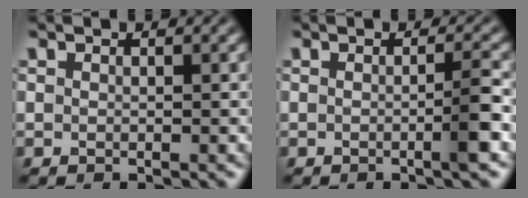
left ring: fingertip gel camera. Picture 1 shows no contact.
{"total": 2.2, "force": [-0.5, 0.2, 2.1], "torque": [-0.029, -0.001, -0.014]}